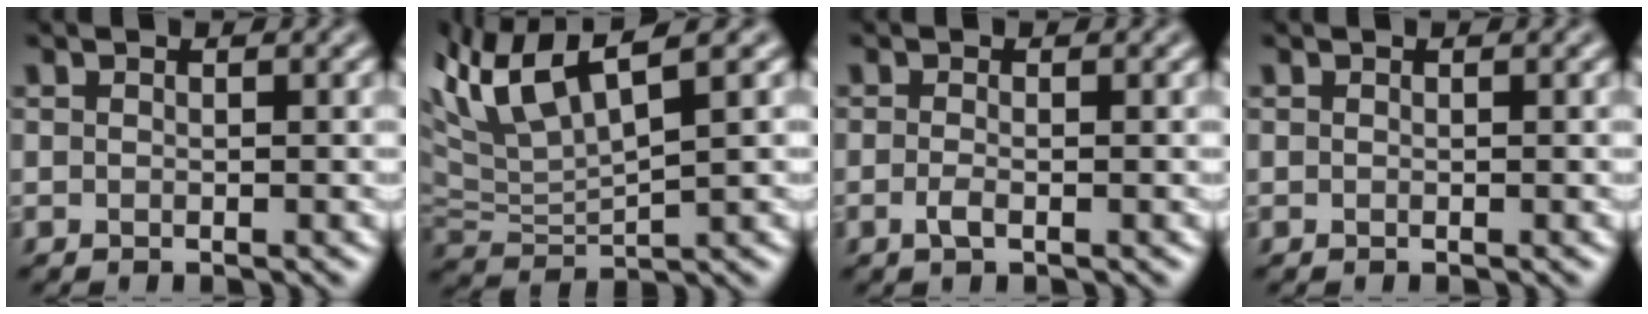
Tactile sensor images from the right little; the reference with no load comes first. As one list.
[{"total": 6.4, "force": [5.5, -0.2, 3.3], "torque": [-0.074, 0.029, 0.102]}, {"total": 0.5, "force": [-0.4, -0.3, 0.2], "torque": [-0.013, 0.007, -0.015]}, {"total": 0.0}]